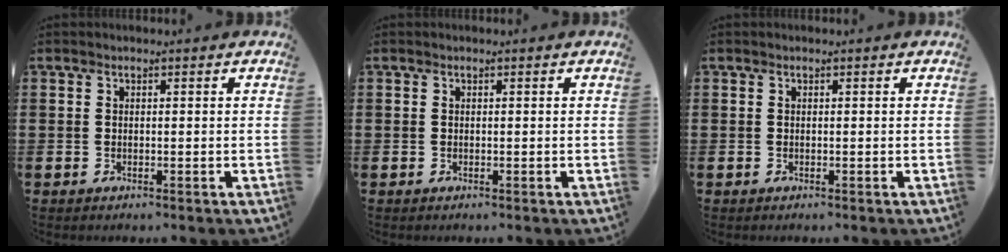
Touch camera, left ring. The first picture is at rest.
{"total": 0.0}
{"total": 0.0}